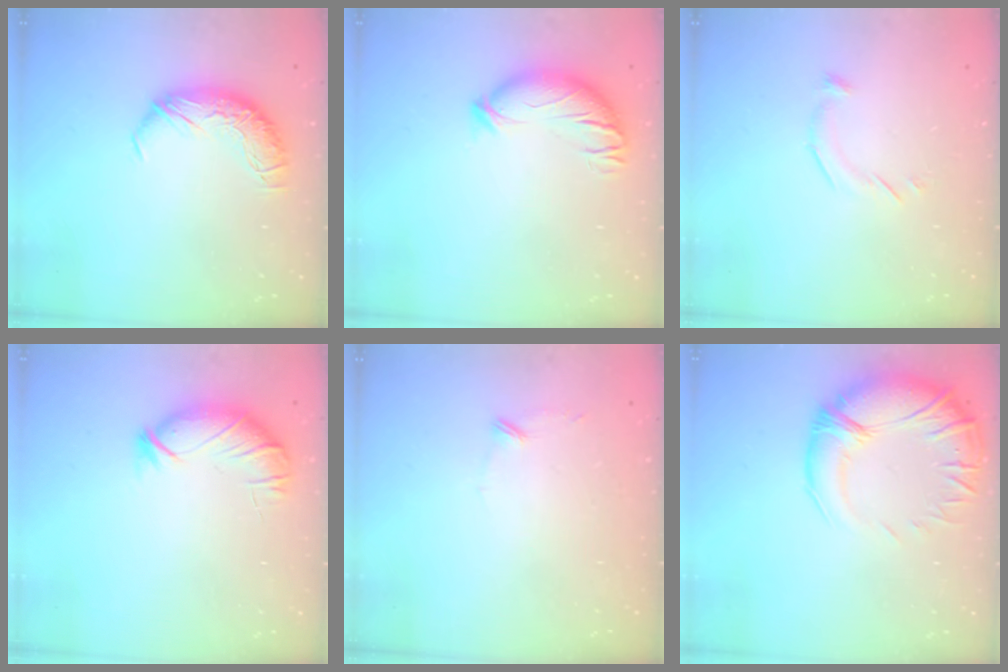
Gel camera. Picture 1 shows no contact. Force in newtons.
{"total": 3.4, "press": 3.1, "slide": 1.3}
{"total": 6.8, "press": 6.7, "slide": 0.4}
{"total": 3.7, "press": 3.6, "slide": 0.8}
{"total": 9.1, "press": 9.1, "slide": 0.4}
{"total": 6.5, "press": 4.8, "slide": 4.3}